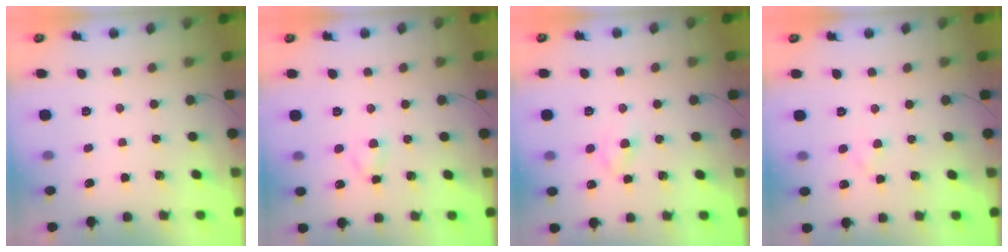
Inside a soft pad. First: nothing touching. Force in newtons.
{"total": 2.8, "press": 2.7, "slide": 0.8}
{"total": 3.0, "press": 2.7, "slide": 1.2}
{"total": 1.7, "press": 1.5, "slide": 0.9}